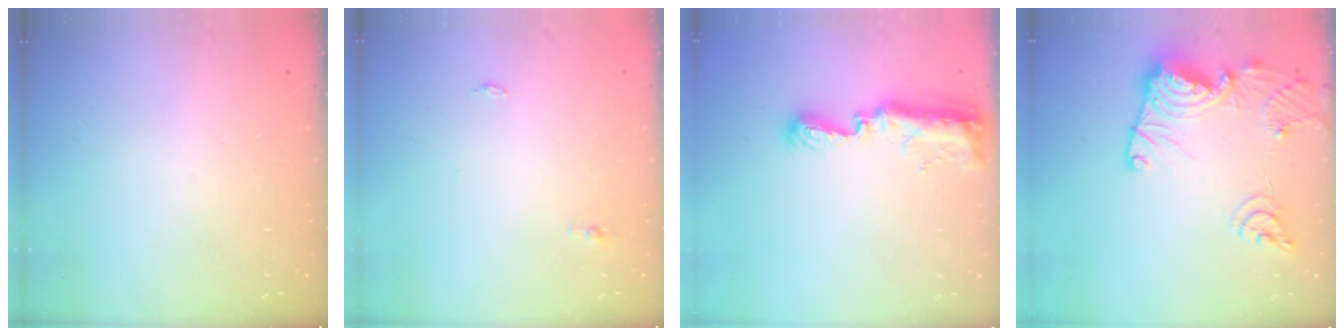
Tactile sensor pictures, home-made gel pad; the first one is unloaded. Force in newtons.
{"total": 3.7, "press": 3.3, "slide": 1.7}
{"total": 9.1, "press": 9.1, "slide": 0.8}
{"total": 16.7, "press": 16.7, "slide": 1.2}